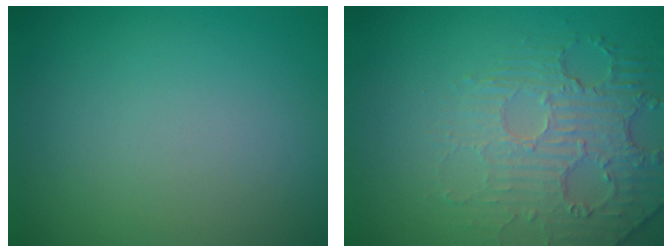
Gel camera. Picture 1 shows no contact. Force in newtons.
{"total": 2.9, "press": 2.4, "slide": 1.6}